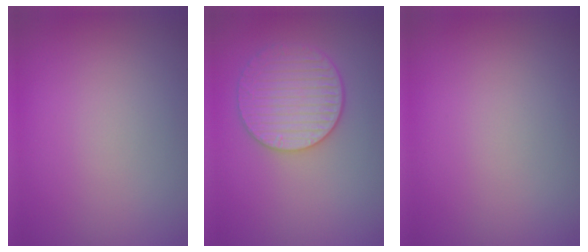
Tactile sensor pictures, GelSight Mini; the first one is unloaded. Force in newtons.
{"total": 4.1, "press": 3.8, "slide": 1.4}
{"total": 0.0}